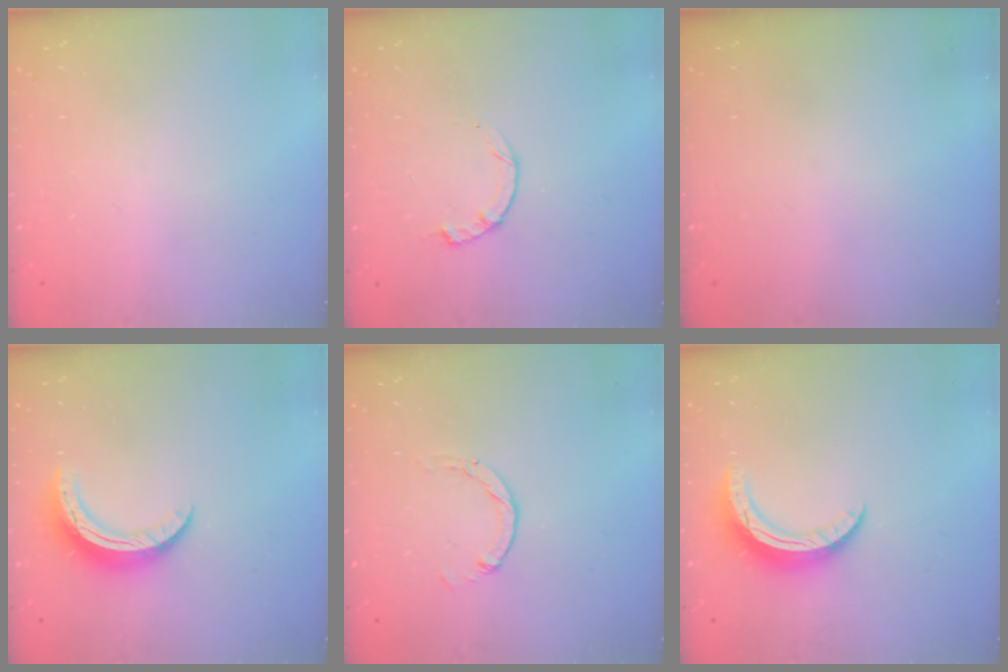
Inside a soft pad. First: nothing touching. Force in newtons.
{"total": 2.3, "press": 2.3, "slide": 0.4}
{"total": 0.0}
{"total": 10.4, "press": 10.3, "slide": 0.5}
{"total": 1.5, "press": 1.5, "slide": 0.2}
{"total": 9.9, "press": 9.9, "slide": 0.2}